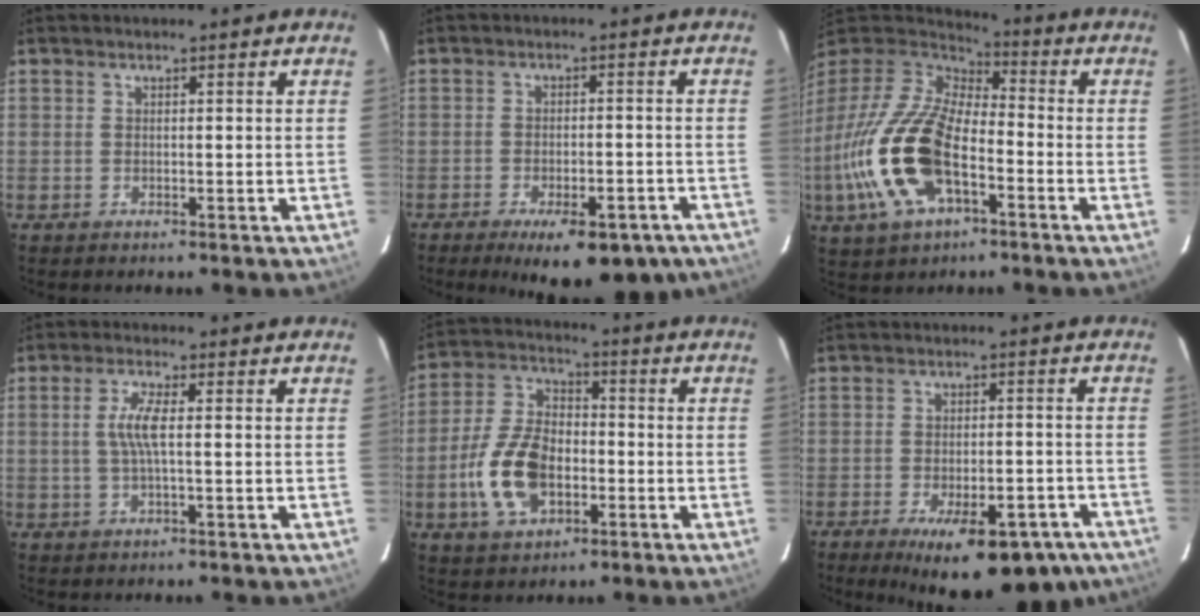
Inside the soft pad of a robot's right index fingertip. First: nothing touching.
{"total": 14.4, "force": [-10.2, 5.3, 8.8], "torque": [-0.148, -0.019, -0.133]}
{"total": 22.0, "force": [-7.3, 10.8, 17.7], "torque": [-0.383, -0.031, -0.139]}
{"total": 4.5, "force": [0.1, 0.5, 4.5], "torque": [-0.089, 0.002, 0.004]}
{"total": 13.1, "force": [-3.8, 7.8, 9.7], "torque": [-0.206, 0.014, -0.065]}
{"total": 18.5, "force": [-12.7, 7.2, 11.3], "torque": [-0.178, -0.017, -0.162]}